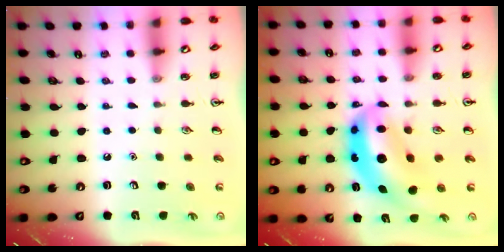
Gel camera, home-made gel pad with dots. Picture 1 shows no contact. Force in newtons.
{"total": 11.2, "press": 10.7, "slide": 3.2}